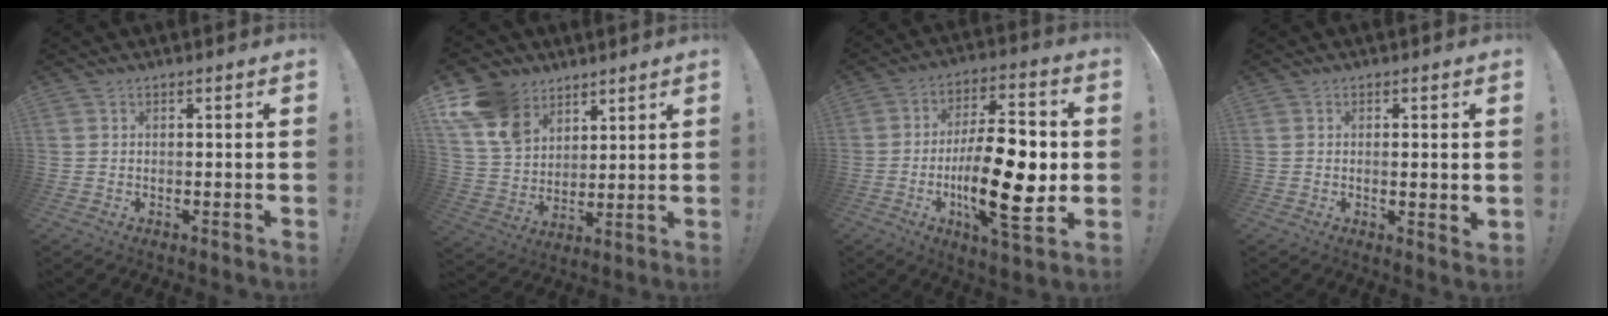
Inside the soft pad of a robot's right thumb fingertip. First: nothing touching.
{"total": 14.8, "force": [9.0, 10.2, 5.8], "torque": [-0.114, -0.047, 0.182]}
{"total": 22.7, "force": [-3.6, 8.4, 20.8], "torque": [-0.358, 0.005, -0.059]}
{"total": 2.2, "force": [0.7, 0.7, 2.0], "torque": [-0.025, -0.004, 0.013]}